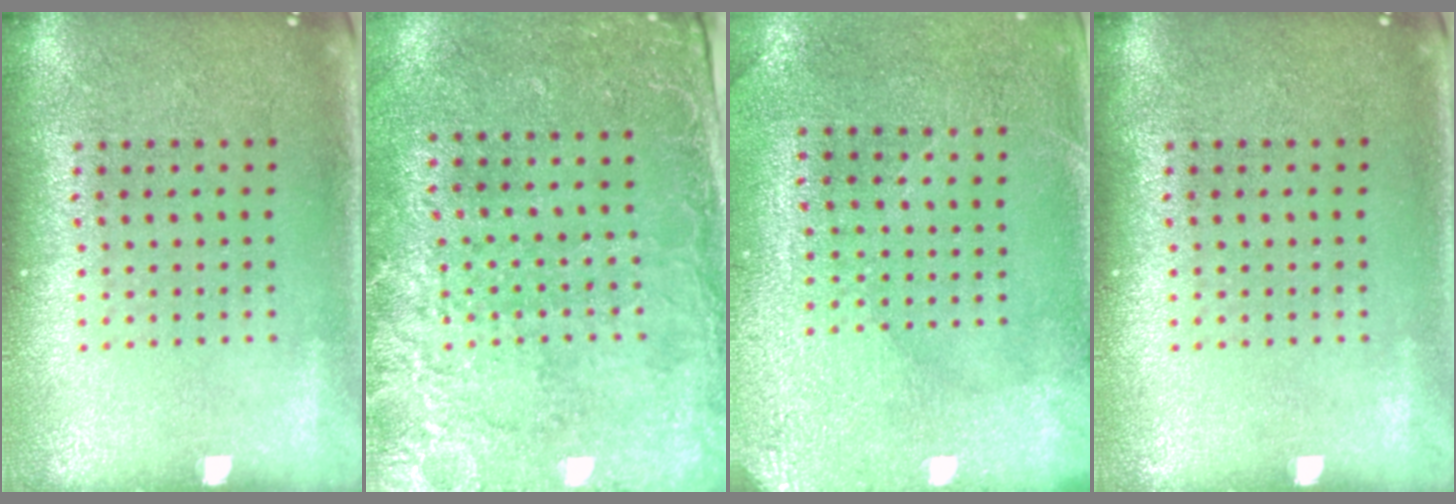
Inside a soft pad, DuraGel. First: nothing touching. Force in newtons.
{"total": 2.5, "press": 2.2, "slide": 1.3}
{"total": 2.9, "press": 2.7, "slide": 1.1}
{"total": 0.0}